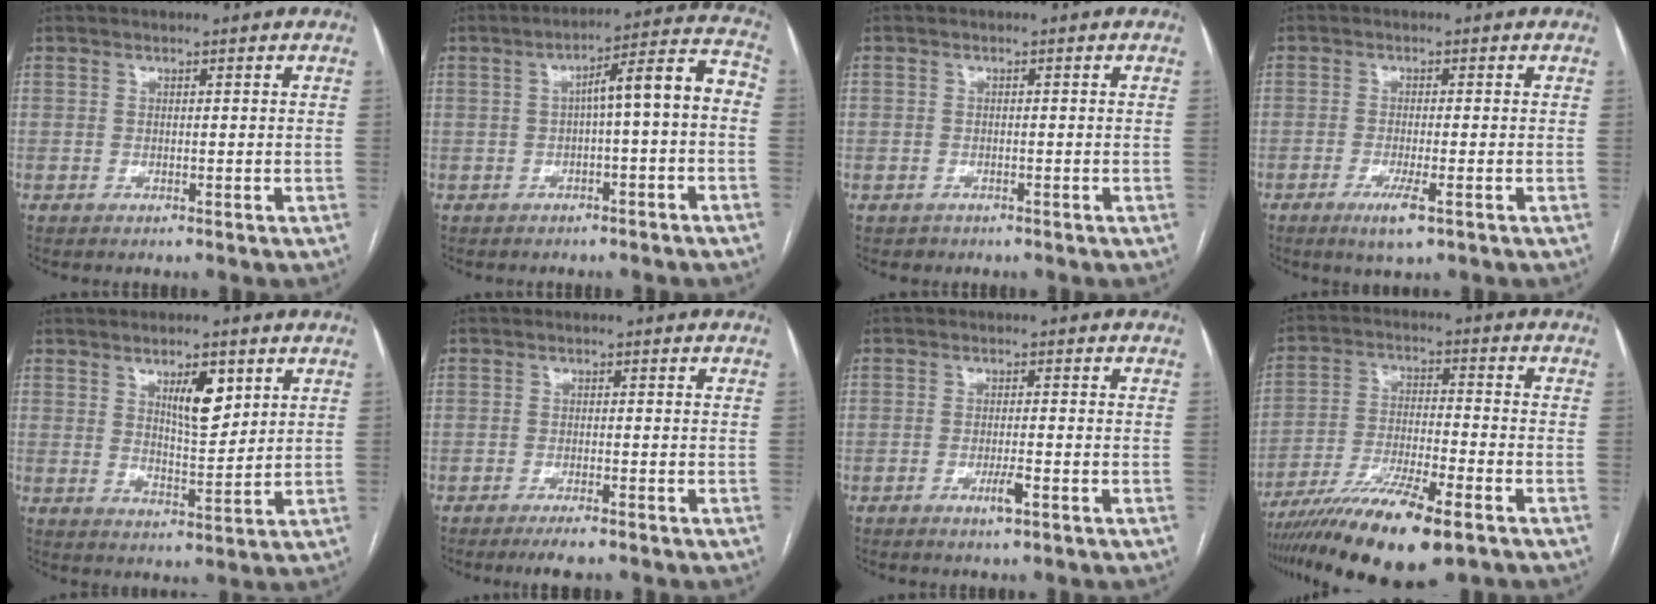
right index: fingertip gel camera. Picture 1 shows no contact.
{"total": 8.4, "force": [-0.8, 1.0, 8.3], "torque": [-0.113, 0.041, -0.013]}
{"total": 1.3, "force": [-0.6, 1.1, -0.2], "torque": [-0.004, 0.005, -0.010]}
{"total": 4.0, "force": [-2.0, 0.3, 3.4], "torque": [-0.063, -0.010, -0.034]}
{"total": 6.4, "force": [3.1, 1.7, 5.3], "torque": [-0.089, -0.004, 0.055]}
{"total": 3.2, "force": [-2.5, 0.2, 2.1], "torque": [-0.030, -0.005, -0.038]}
{"total": 2.7, "force": [-1.3, 0.2, 2.4], "torque": [-0.042, -0.003, -0.022]}
{"total": 14.8, "force": [-9.9, 2.0, 10.9], "torque": [-0.196, -0.034, -0.173]}